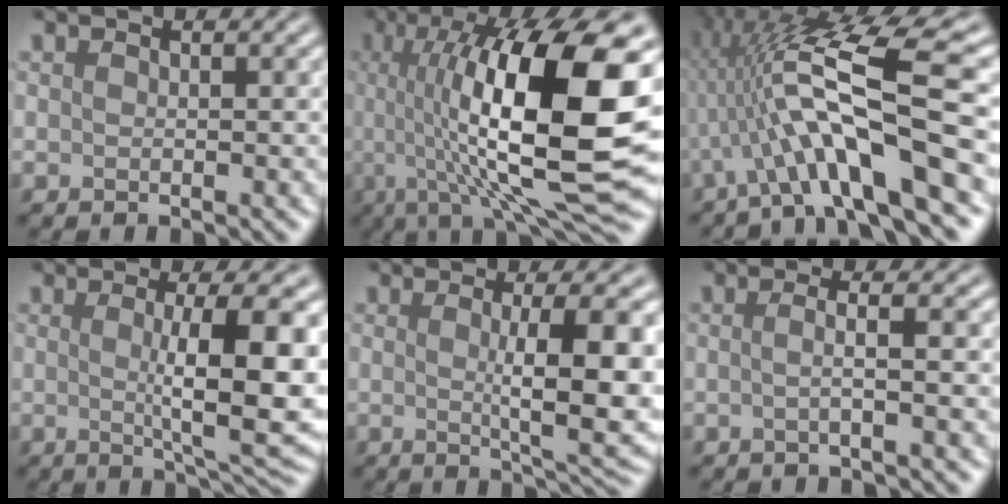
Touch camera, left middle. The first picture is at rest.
{"total": 16.0, "force": [1.3, 4.5, 15.3], "torque": [-0.233, 0.004, 0.029]}
{"total": 11.2, "force": [-1.0, 2.3, 10.9], "torque": [-0.193, 0.021, -0.016]}
{"total": 8.6, "force": [0.2, 1.8, 8.4], "torque": [-0.113, -0.004, 0.012]}
{"total": 7.7, "force": [0.1, 1.6, 7.5], "torque": [-0.103, -0.003, 0.012]}
{"total": 1.9, "force": [-0.2, 0.4, 1.8], "torque": [-0.026, -0.001, -0.007]}